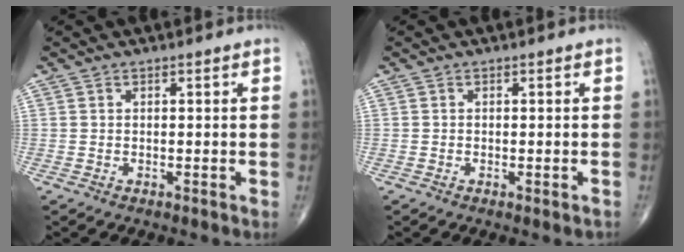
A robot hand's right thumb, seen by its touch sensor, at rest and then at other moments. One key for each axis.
{"total": 1.1, "fx": -0.5, "fy": 0.3, "fz": 0.9, "tx": -0.013, "ty": -0.003, "tz": -0.005}